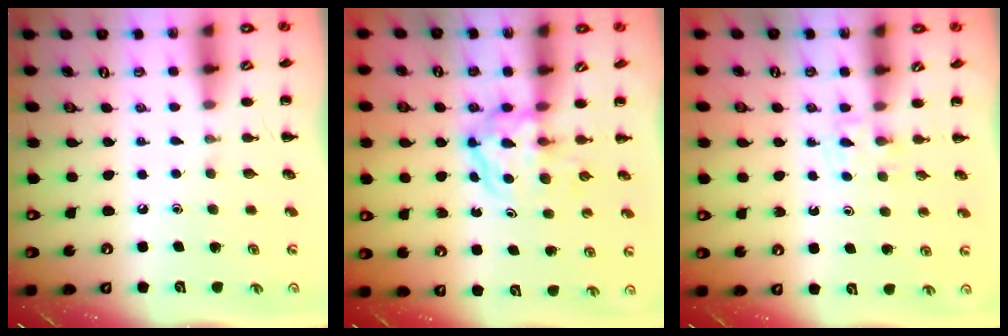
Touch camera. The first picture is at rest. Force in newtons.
{"total": 3.9, "press": 3.9, "slide": 0.5}
{"total": 3.2, "press": 3.0, "slide": 1.1}